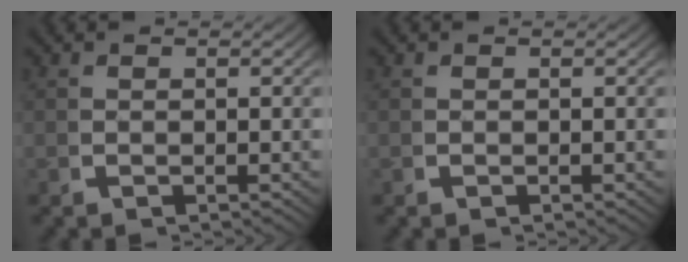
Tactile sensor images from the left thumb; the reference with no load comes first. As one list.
[{"total": 0.0}]